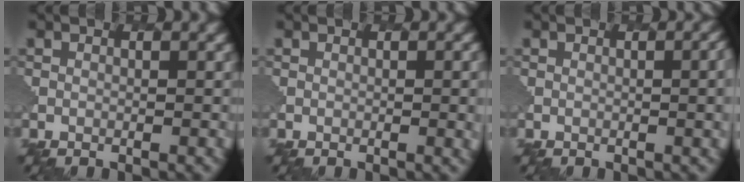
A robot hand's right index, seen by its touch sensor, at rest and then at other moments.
{"total": 3.3, "force": [0.1, 1.4, 3.0], "torque": [-0.022, 0.002, -0.002]}
{"total": 4.5, "force": [0.3, 1.9, 4.0], "torque": [-0.019, 0.008, -0.002]}